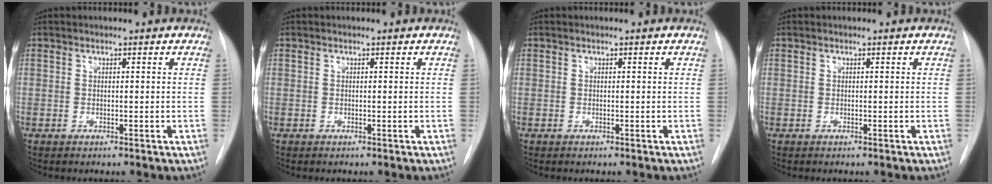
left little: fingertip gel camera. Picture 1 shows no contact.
{"total": 0.0}
{"total": 0.0}
{"total": 0.0}